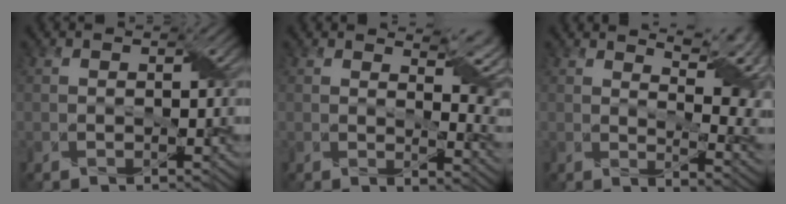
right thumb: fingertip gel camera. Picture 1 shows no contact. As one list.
[{"total": 6.8, "force": [4.0, 1.9, 5.1], "torque": [-0.076, 0.005, 0.072]}, {"total": 10.3, "force": [5.4, 3.1, 8.3], "torque": [-0.118, 0.018, 0.077]}]